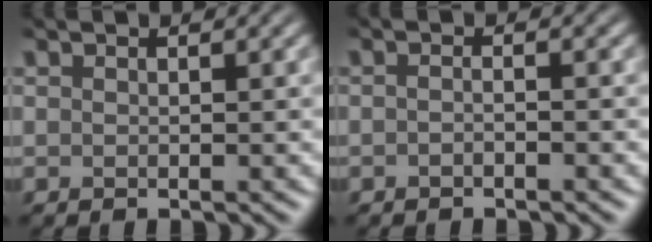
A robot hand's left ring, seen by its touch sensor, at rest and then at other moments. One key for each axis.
{"total": 0.8, "fx": -0.5, "fy": 0.2, "fz": 0.6, "tx": -0.013, "ty": -0.002, "tz": -0.011}